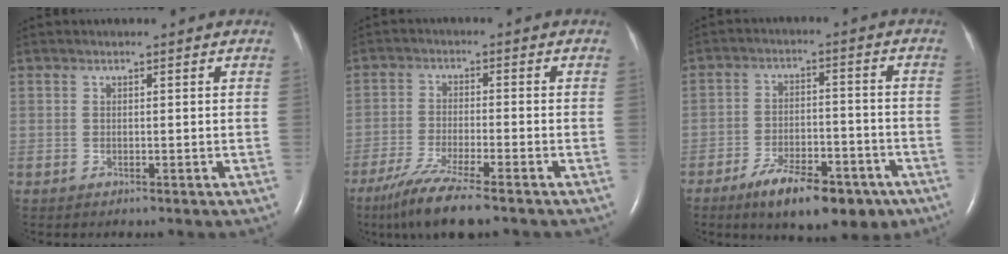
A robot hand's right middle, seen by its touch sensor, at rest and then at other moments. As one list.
[{"total": 8.6, "force": [-6.5, 0.0, 5.7], "torque": [-0.106, -0.027, -0.115]}, {"total": 12.4, "force": [-8.1, 4.6, 8.2], "torque": [-0.122, 0.000, -0.121]}]